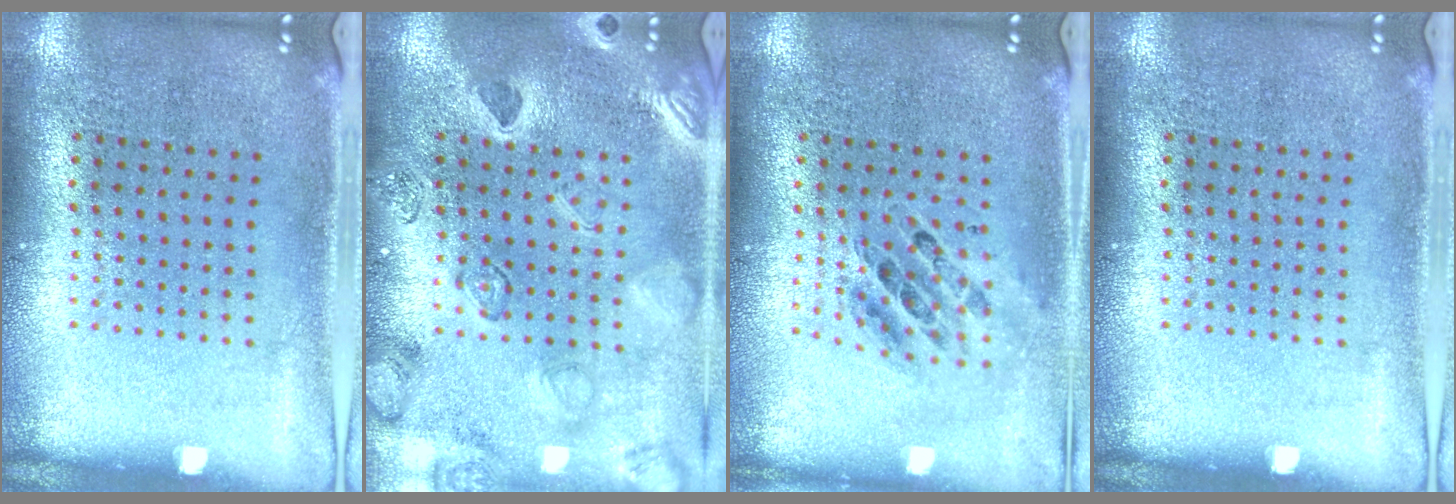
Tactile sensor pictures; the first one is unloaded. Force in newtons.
{"total": 2.5, "press": 2.3, "slide": 0.8}
{"total": 0.7, "press": 0.7, "slide": 0.1}
{"total": 0.0}